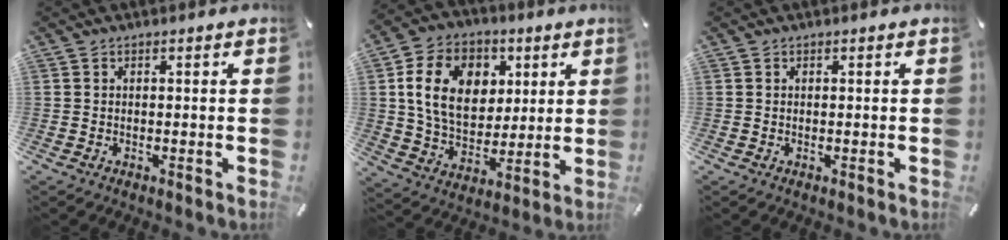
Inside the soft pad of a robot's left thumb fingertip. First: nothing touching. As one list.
[{"total": 15.4, "force": [4.3, 11.8, 8.9], "torque": [-0.160, 0.004, 0.081]}, {"total": 0.0}]